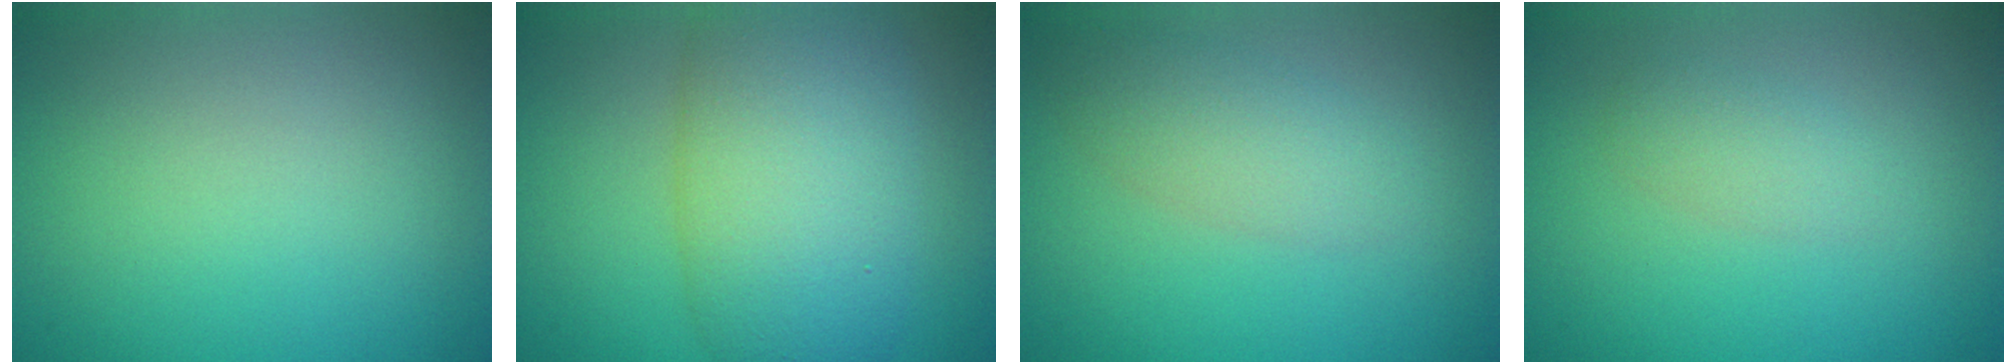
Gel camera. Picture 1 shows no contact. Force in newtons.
{"total": 9.0, "press": 8.9, "slide": 0.3}
{"total": 3.0, "press": 3.0, "slide": 0.1}
{"total": 1.8, "press": 1.8, "slide": 0.0}